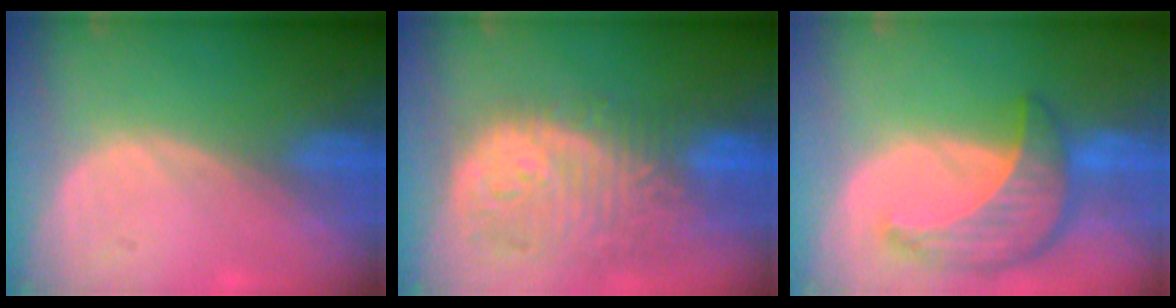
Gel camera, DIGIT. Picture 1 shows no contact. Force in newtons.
{"total": 12.0, "press": 10.7, "slide": 5.5}
{"total": 8.7, "press": 7.8, "slide": 3.8}